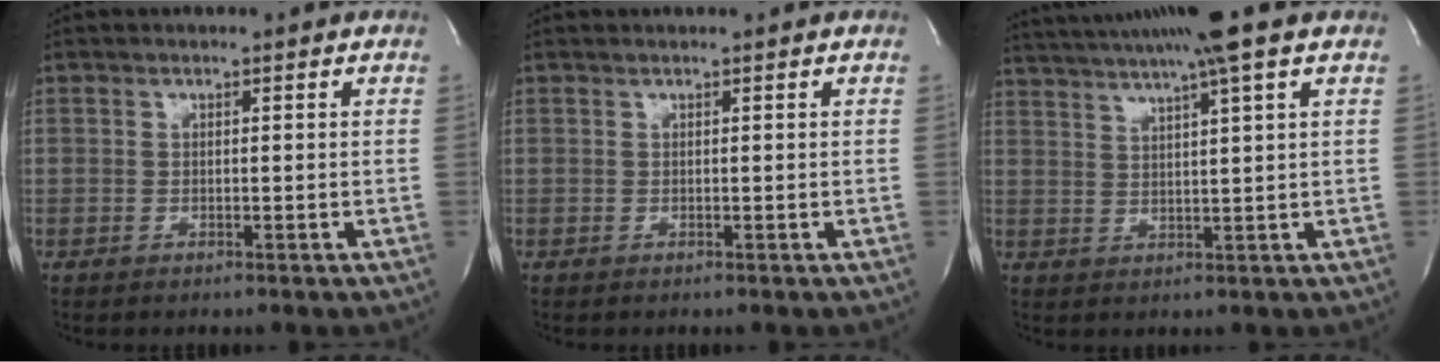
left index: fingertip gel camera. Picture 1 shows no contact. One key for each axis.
{"total": 0.0}
{"total": 12.3, "fx": 9.9, "fy": -1.9, "fz": 7.1, "tx": -0.132, "ty": 0.006, "tz": 0.141}